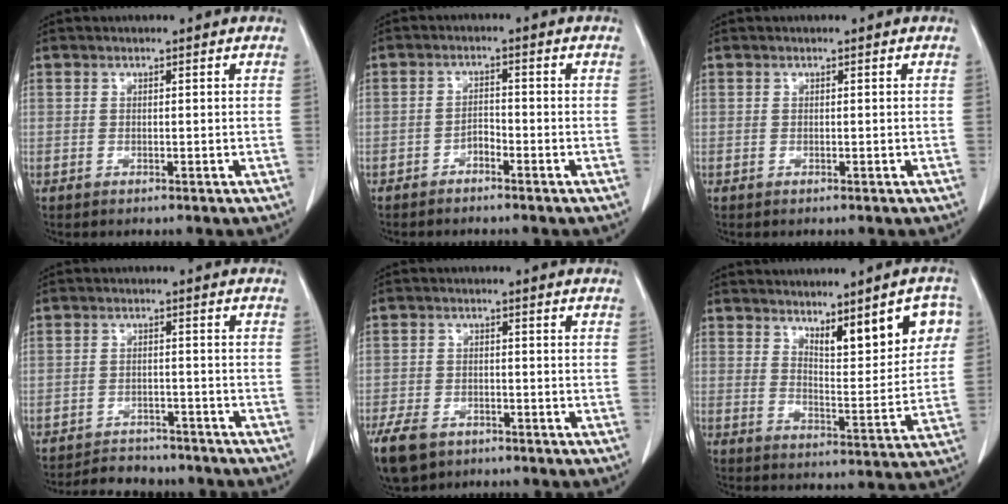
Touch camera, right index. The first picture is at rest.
{"total": 2.0, "force": [-1.6, 0.7, 1.0], "torque": [-0.013, 0.005, -0.028]}
{"total": 0.0}
{"total": 8.4, "force": [-7.6, 3.2, 1.3], "torque": [-0.015, 0.003, -0.101]}
{"total": 8.9, "force": [-5.7, 5.5, 4.0], "torque": [-0.091, -0.007, -0.092]}
{"total": 11.0, "force": [5.6, 2.8, 9.1], "torque": [-0.118, 0.002, 0.087]}